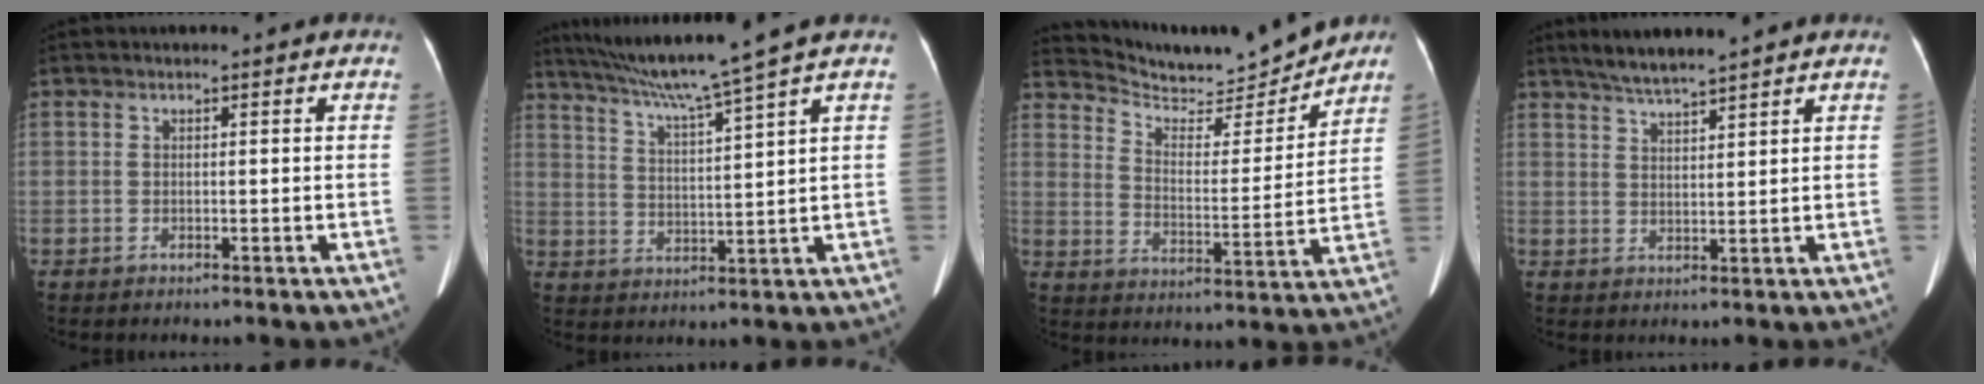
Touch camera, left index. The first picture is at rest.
{"total": 10.8, "force": [8.8, -2.8, 5.7], "torque": [-0.098, -0.004, 0.152]}
{"total": 13.5, "force": [13.0, 1.9, 2.7], "torque": [-0.052, -0.011, 0.202]}
{"total": 5.7, "force": [5.0, -0.4, 2.6], "torque": [-0.052, 0.012, 0.095]}